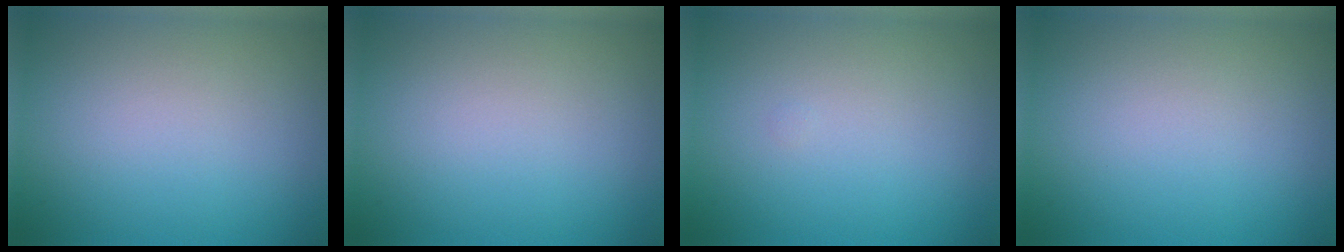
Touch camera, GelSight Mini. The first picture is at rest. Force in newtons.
{"total": 0.0}
{"total": 0.0}
{"total": 0.0}